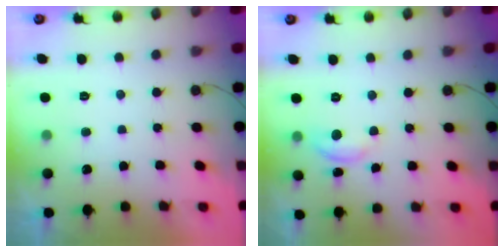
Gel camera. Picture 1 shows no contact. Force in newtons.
{"total": 5.2, "press": 5.2, "slide": 0.5}